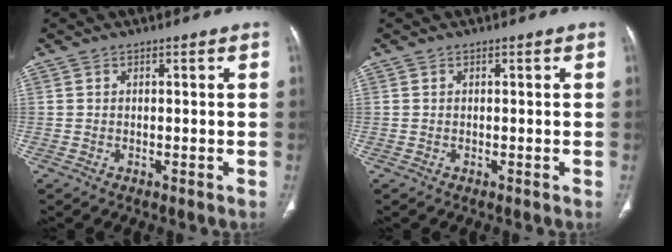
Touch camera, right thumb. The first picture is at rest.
{"total": 0.0}